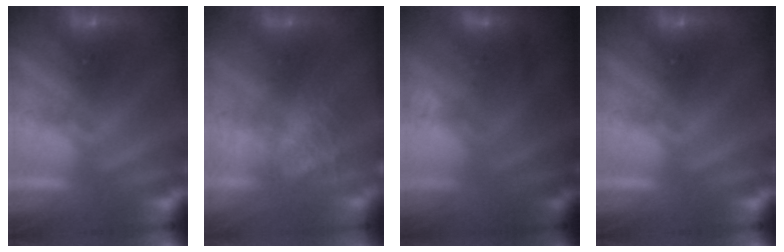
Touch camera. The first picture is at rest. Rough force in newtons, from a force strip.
{"total": 7.4}
{"total": 2.8}
{"total": 0.0}